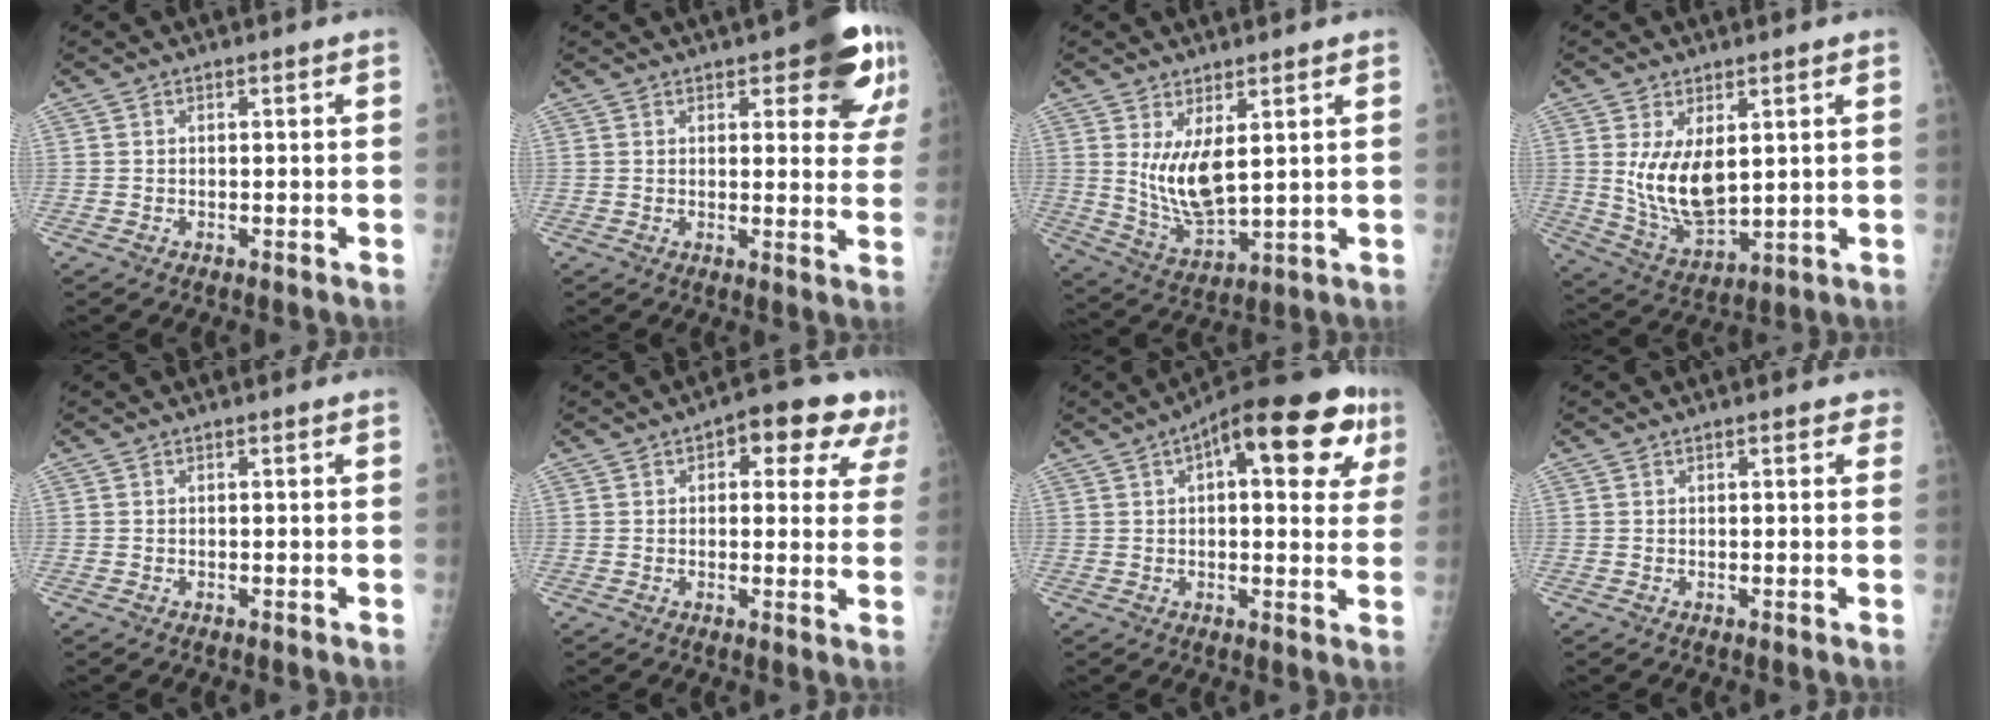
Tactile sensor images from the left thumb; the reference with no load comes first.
{"total": 12.1, "force": [6.4, 4.4, 9.3], "torque": [-0.072, -0.025, 0.074]}
{"total": 9.4, "force": [2.8, 3.6, 8.2], "torque": [-0.149, -0.037, 0.068]}
{"total": 10.8, "force": [2.4, 5.6, 9.0], "torque": [-0.148, -0.028, 0.062]}
{"total": 0.0}
{"total": 11.4, "force": [5.4, 5.6, 8.3], "torque": [-0.051, -0.002, 0.058]}
{"total": 19.5, "force": [7.5, 7.8, 16.2], "torque": [-0.198, 0.016, 0.094]}
{"total": 2.1, "force": [1.3, 1.0, 1.3], "torque": [-0.003, 0.000, 0.011]}